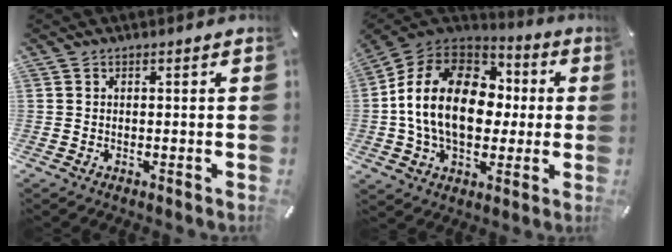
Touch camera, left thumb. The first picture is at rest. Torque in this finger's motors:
{"motor_torque": [2.02, 2.99, 2.77, 0.00, 0.71]}